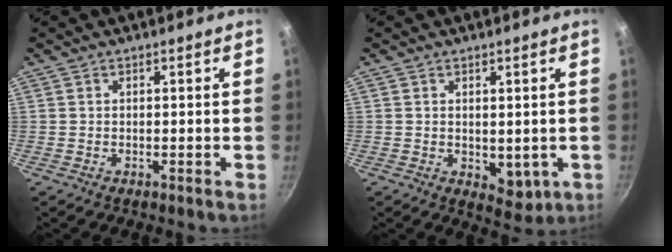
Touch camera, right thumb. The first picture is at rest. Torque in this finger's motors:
{"motor_torque": [-0.53, 0.18, -0.14, 0.13, -0.02]}